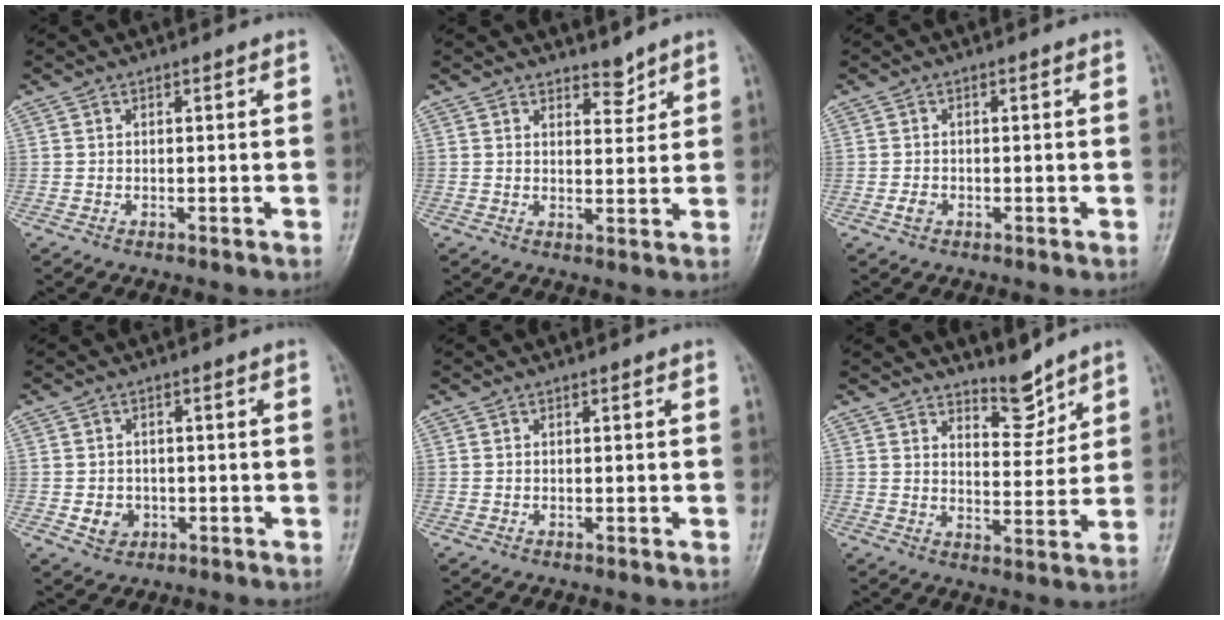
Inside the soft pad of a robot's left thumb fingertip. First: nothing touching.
{"total": 3.1, "force": [2.7, 1.3, 0.9], "torque": [0.002, -0.022, 0.042]}
{"total": 1.5, "force": [-0.5, 1.1, 0.8], "torque": [-0.012, 0.001, -0.011]}
{"total": 3.6, "force": [-0.8, 3.2, 1.6], "torque": [-0.013, 0.003, -0.006]}
{"total": 0.0}
{"total": 6.1, "force": [5.2, 2.2, 2.4], "torque": [-0.017, -0.051, 0.091]}